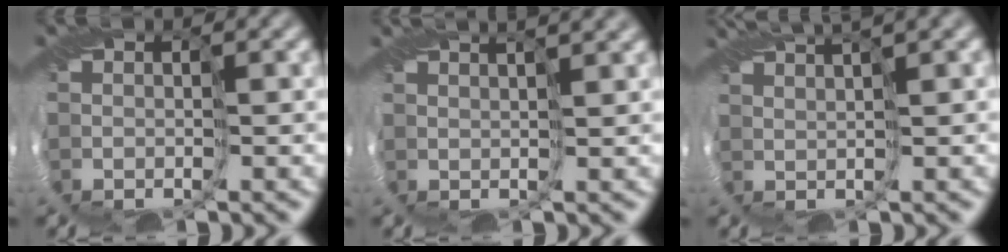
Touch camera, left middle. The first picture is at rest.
{"total": 4.3, "force": [3.2, 1.1, 2.7], "torque": [-0.029, 0.021, 0.024]}
{"total": 4.1, "force": [2.9, 0.3, 2.8], "torque": [-0.054, 0.013, 0.050]}